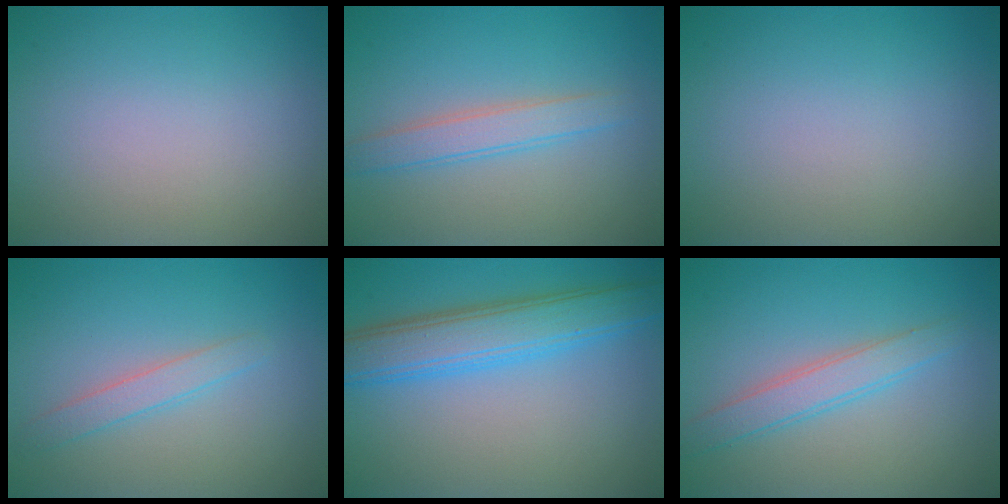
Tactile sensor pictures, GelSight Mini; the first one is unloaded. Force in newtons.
{"total": 2.6, "press": 2.6, "slide": 0.0}
{"total": 0.0}
{"total": 1.8, "press": 1.8, "slide": 0.1}
{"total": 5.7, "press": 5.7, "slide": 0.2}
{"total": 2.7, "press": 2.7, "slide": 0.1}